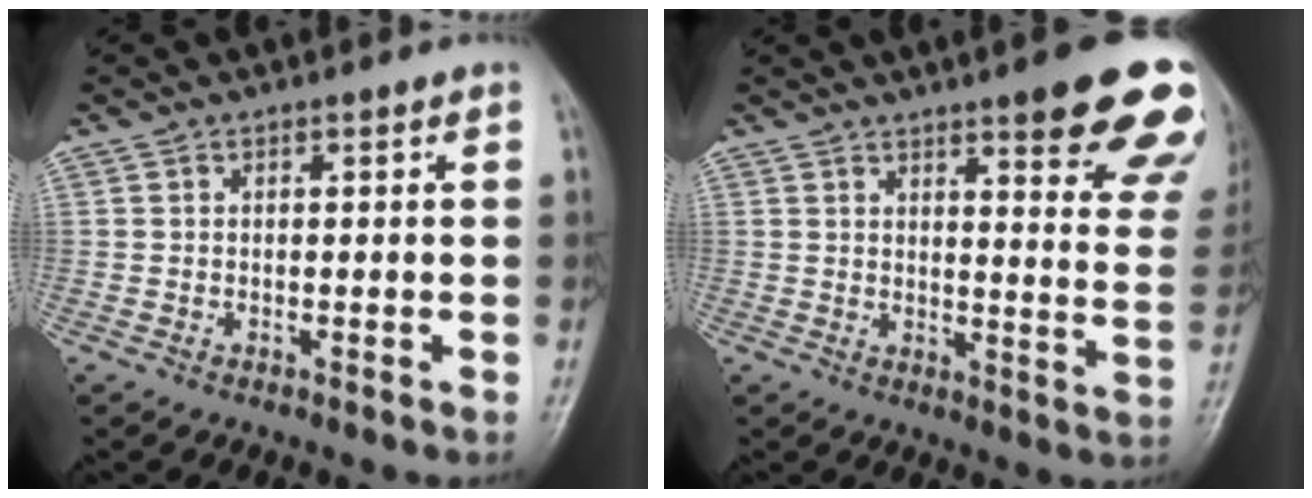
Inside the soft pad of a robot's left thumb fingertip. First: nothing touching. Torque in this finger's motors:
{"motor_torque": [2.20, 1.60, 1.32, -1.41, 0.04]}